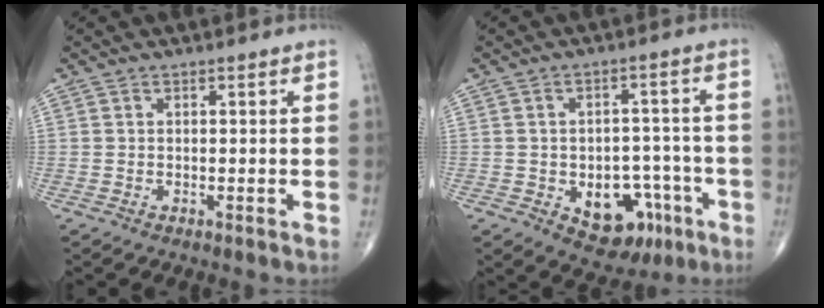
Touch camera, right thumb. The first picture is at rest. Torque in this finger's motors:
{"motor_torque": [2.93, 2.08, 0.51, -0.74, 0.01]}